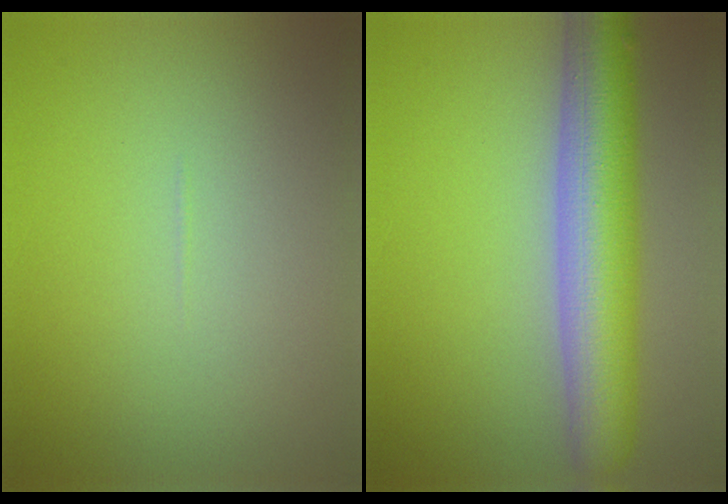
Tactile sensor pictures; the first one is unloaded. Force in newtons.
{"total": 8.8, "press": 8.8, "slide": 0.3}